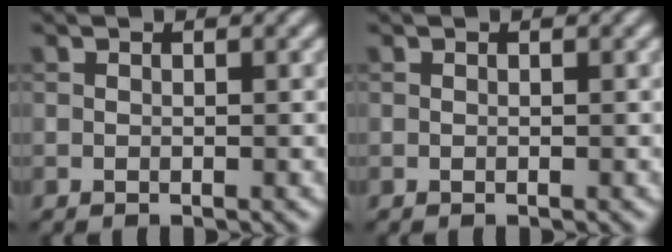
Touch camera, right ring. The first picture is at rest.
{"total": 0.0}